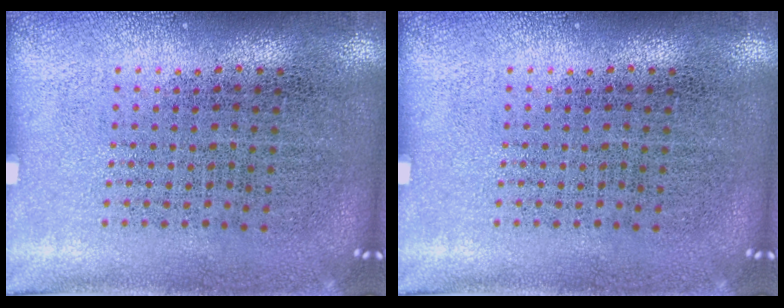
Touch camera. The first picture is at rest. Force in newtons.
{"total": 0.0}